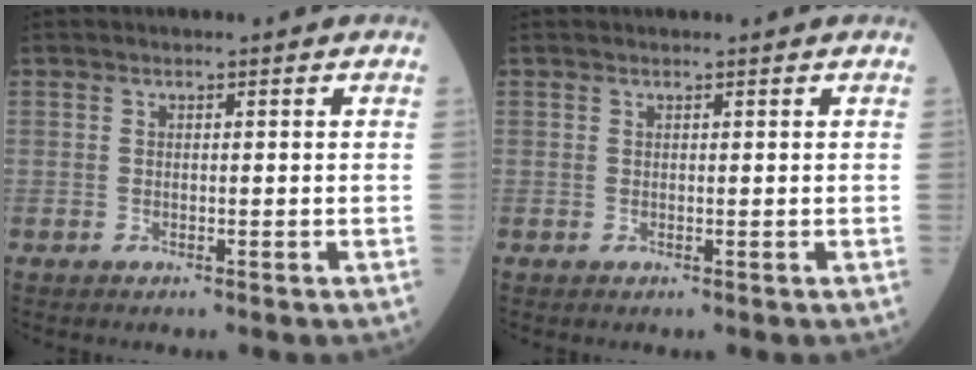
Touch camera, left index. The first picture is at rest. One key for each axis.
{"total": 0.0}